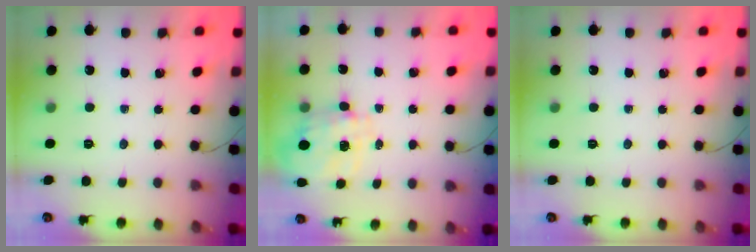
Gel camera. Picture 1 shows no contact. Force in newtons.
{"total": 3.5, "press": 3.4, "slide": 1.0}
{"total": 0.0}